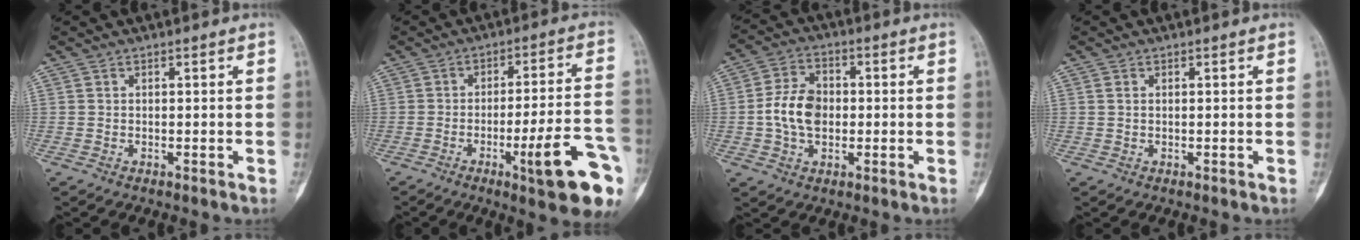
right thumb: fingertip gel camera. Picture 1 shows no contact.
{"total": 15.1, "force": [-6.3, 2.2, 13.5], "torque": [-0.168, 0.025, -0.083]}
{"total": 9.1, "force": [-0.6, 6.3, 6.5], "torque": [-0.107, 0.016, -0.016]}
{"total": 0.6, "force": [0.2, 0.4, 0.4], "torque": [-0.009, -0.001, 0.005]}